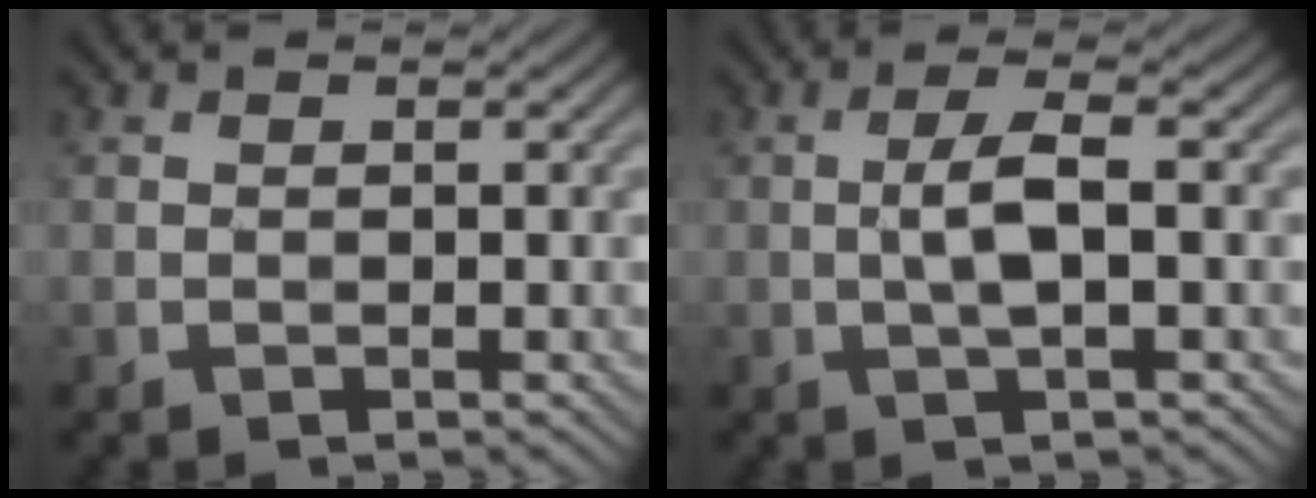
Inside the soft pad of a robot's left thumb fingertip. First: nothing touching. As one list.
[{"total": 3.9, "force": [-0.2, 0.8, 3.8], "torque": [-0.077, 0.007, -0.008]}]